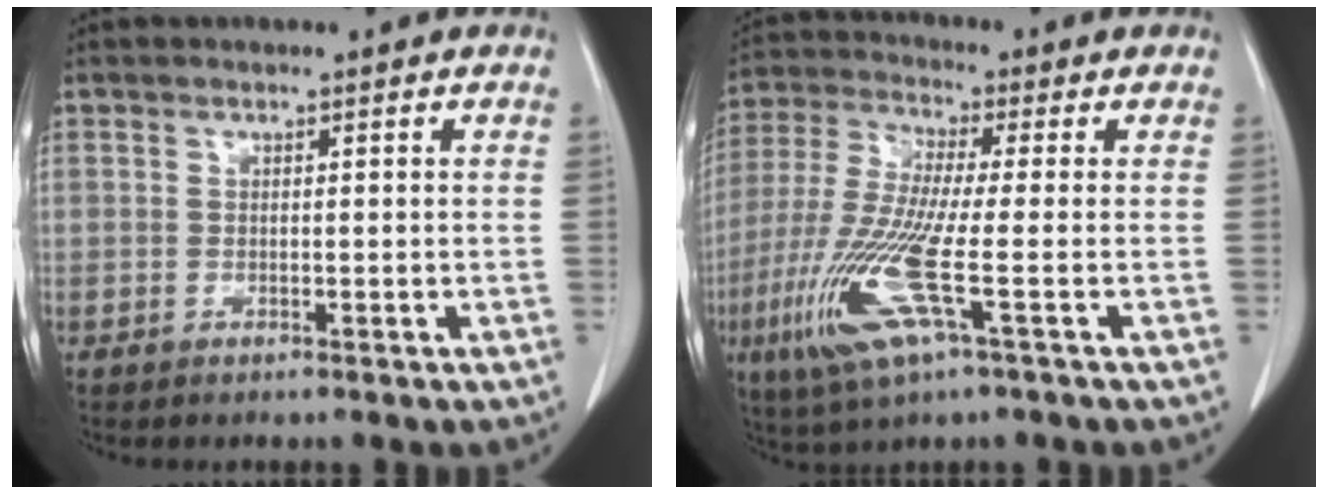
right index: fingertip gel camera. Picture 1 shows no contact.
{"total": 12.9, "force": [-4.2, 1.0, 12.1], "torque": [-0.265, -0.025, -0.087]}